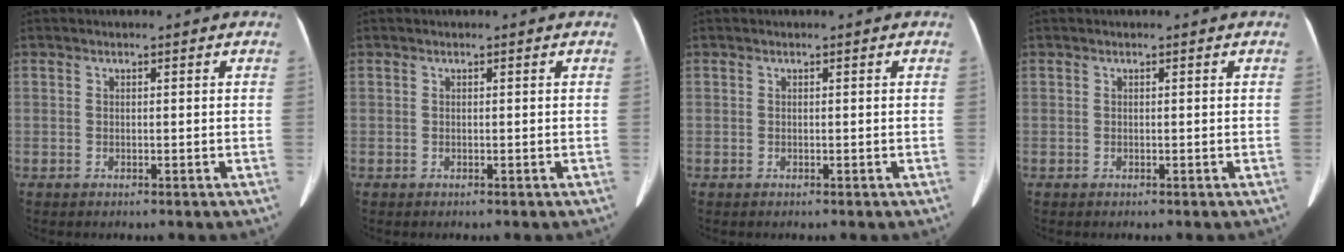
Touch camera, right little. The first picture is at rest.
{"total": 0.0}
{"total": 0.0}
{"total": 0.0}